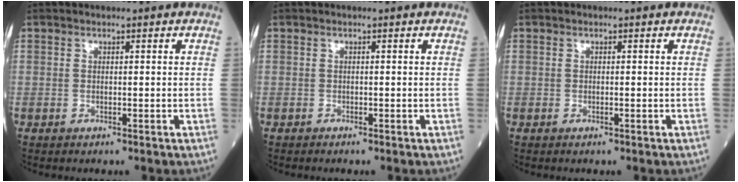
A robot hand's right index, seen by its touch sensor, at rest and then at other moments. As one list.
[{"total": 0.0}, {"total": 0.0}]